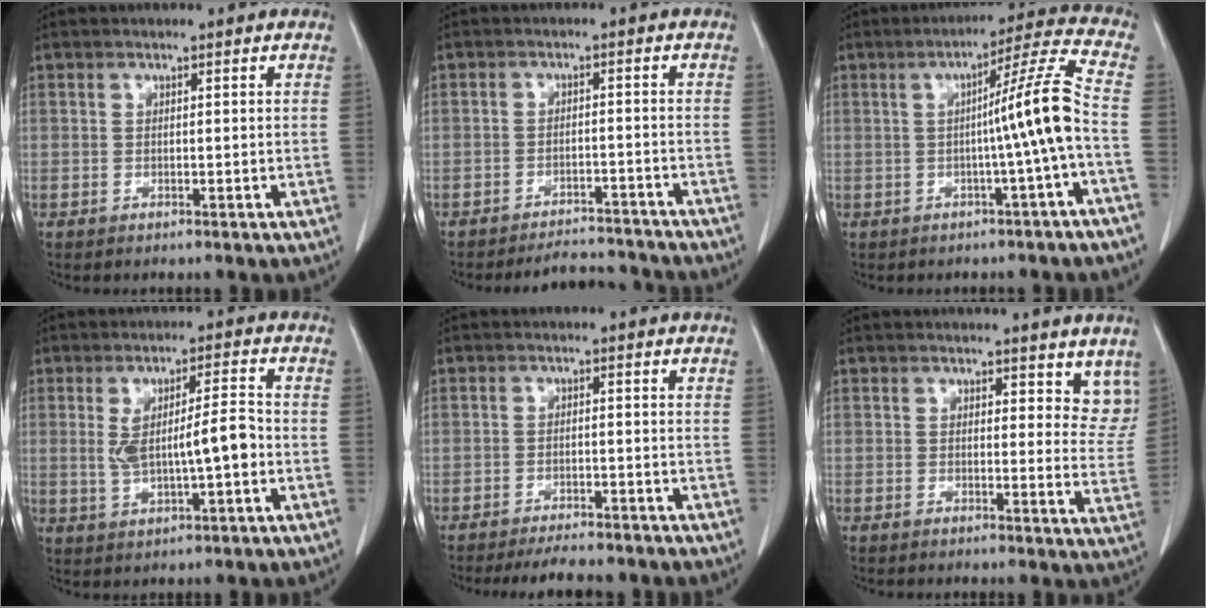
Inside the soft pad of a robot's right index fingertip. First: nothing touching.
{"total": 7.7, "force": [-7.5, 1.6, 0.8], "torque": [-0.002, 0.006, -0.096]}
{"total": 9.1, "force": [-1.5, -2.0, 8.8], "torque": [-0.126, 0.016, -0.022]}
{"total": 7.8, "force": [-0.5, 1.6, 7.6], "torque": [-0.141, 0.009, -0.001]}
{"total": 7.5, "force": [-6.7, 1.7, 2.9], "torque": [-0.035, -0.007, -0.092]}
{"total": 5.9, "force": [4.8, 2.7, 2.1], "torque": [0.004, -0.022, 0.040]}